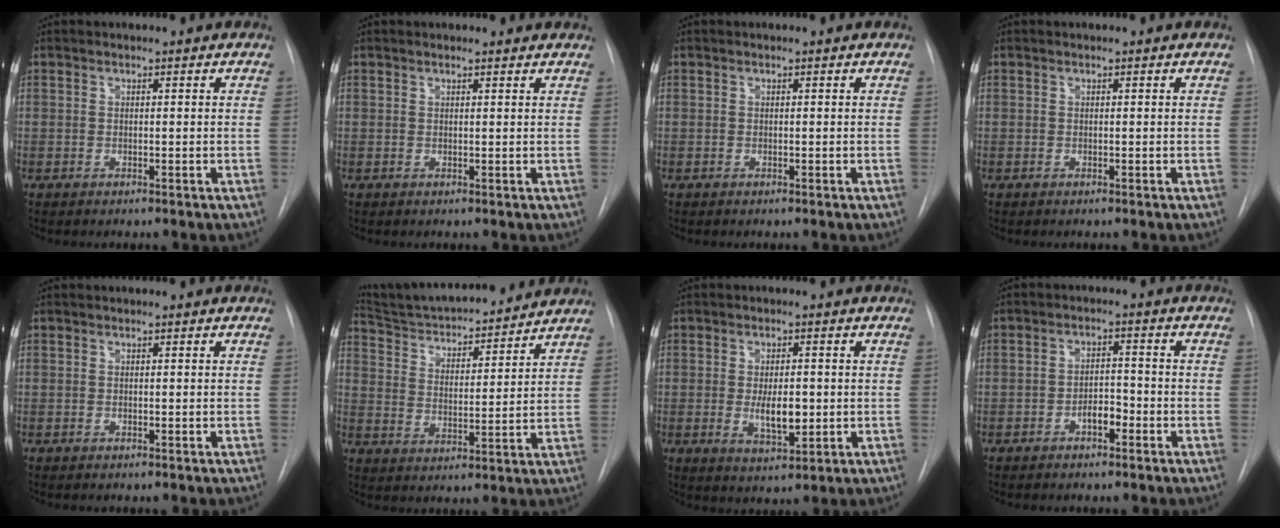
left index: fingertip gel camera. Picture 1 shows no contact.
{"total": 1.3, "force": [1.3, 0.2, 0.2], "torque": [-0.010, 0.002, 0.004]}
{"total": 0.0}
{"total": 0.0}
{"total": 0.0}
{"total": 16.6, "force": [15.5, 2.2, 5.6], "torque": [-0.090, 0.002, 0.240]}
{"total": 5.4, "force": [-1.5, 2.2, 4.8], "torque": [-0.082, -0.014, -0.016]}
{"total": 3.6, "force": [-2.8, 1.4, 1.9], "torque": [-0.027, 0.002, -0.046]}